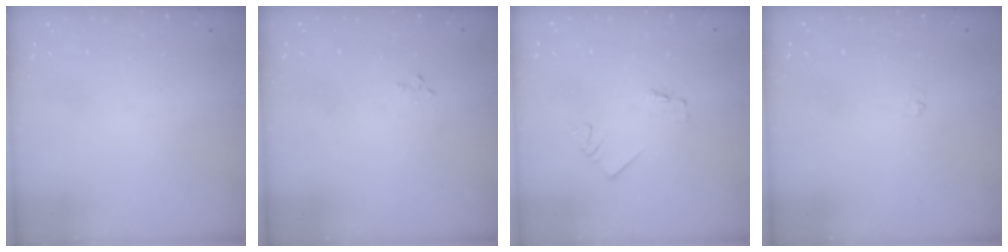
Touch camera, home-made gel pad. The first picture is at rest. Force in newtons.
{"total": 2.9, "press": 2.8, "slide": 0.4}
{"total": 1.2, "press": 1.2, "slide": 0.1}
{"total": 3.1, "press": 3.0, "slide": 0.4}